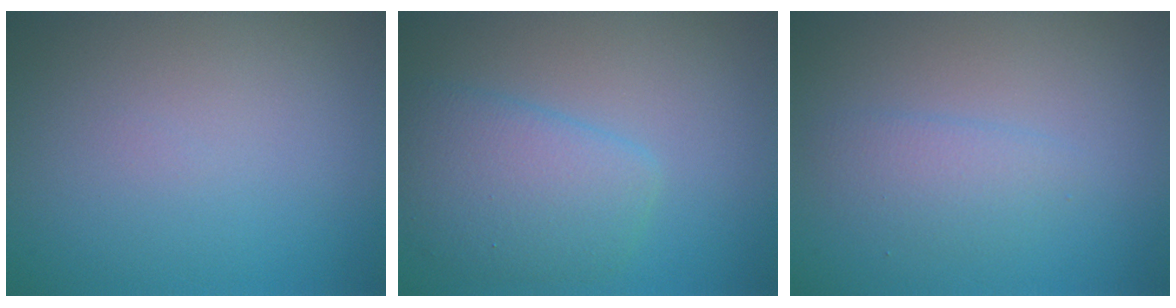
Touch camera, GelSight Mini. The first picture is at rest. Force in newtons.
{"total": 4.1, "press": 4.1, "slide": 0.2}
{"total": 1.8, "press": 1.8, "slide": 0.1}